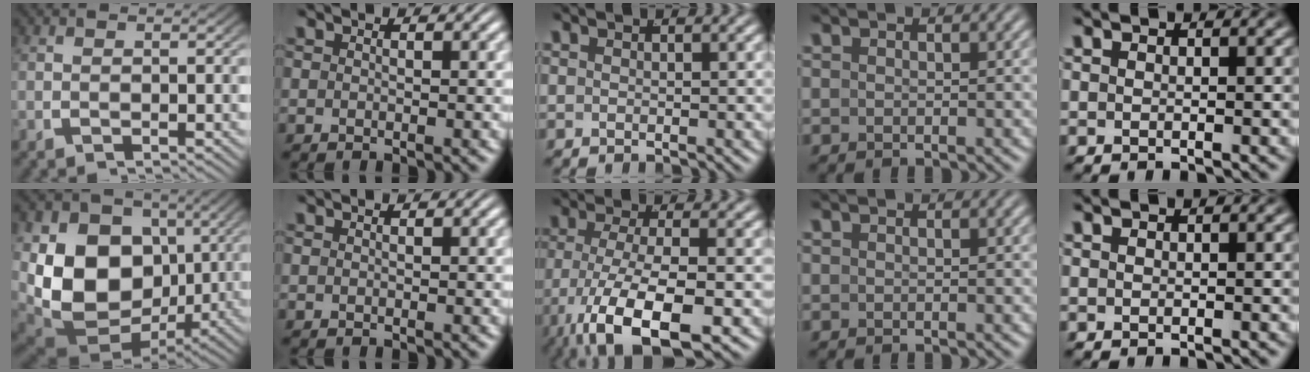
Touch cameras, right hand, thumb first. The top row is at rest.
{"thumb": {"total": 19.0, "force": [-1.5, 14.5, 12.3], "torque": [-0.263, -0.075, 0.000]}, "middle": {"total": 9.0, "force": [-4.2, 3.9, 7.0], "torque": [-0.144, -0.036, -0.039]}}